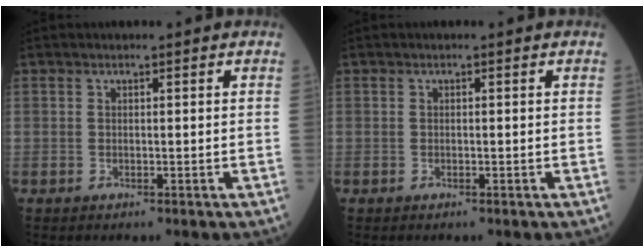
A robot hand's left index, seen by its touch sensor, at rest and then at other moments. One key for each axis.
{"total": 0.0}